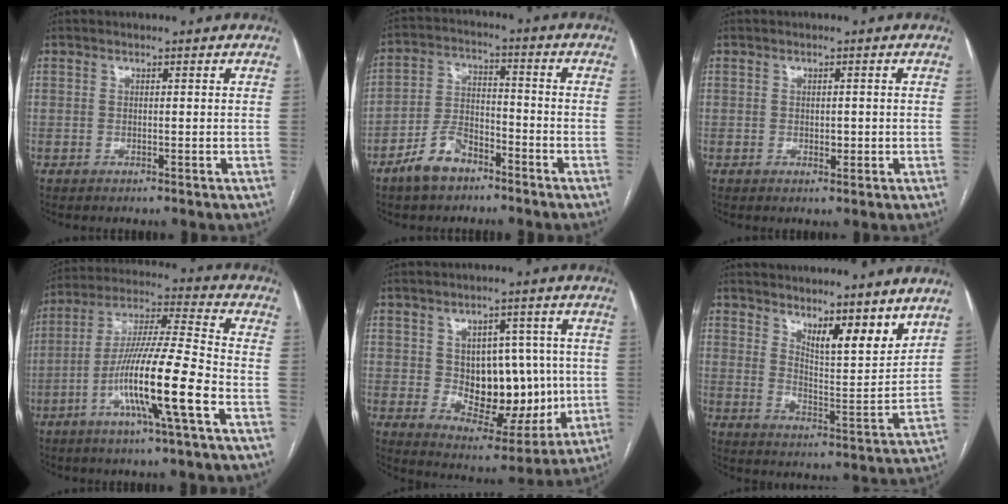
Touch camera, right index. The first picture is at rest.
{"total": 7.9, "force": [-5.4, 4.0, 4.2], "torque": [-0.094, 0.010, -0.100]}
{"total": 1.6, "force": [-0.2, 1.0, 1.2], "torque": [-0.015, 0.000, 0.000]}
{"total": 15.3, "force": [-5.8, -0.2, 14.2], "torque": [-0.267, -0.002, -0.109]}
{"total": 13.8, "force": [0.0, 8.4, 10.9], "torque": [-0.147, 0.017, 0.022]}
{"total": 9.0, "force": [7.0, 1.8, 5.4], "torque": [-0.085, -0.014, 0.124]}